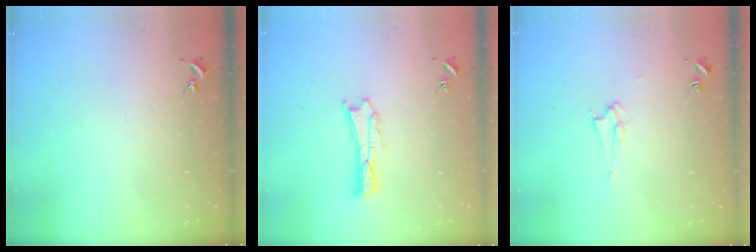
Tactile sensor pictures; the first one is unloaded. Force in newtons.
{"total": 0.5, "press": 0.5, "slide": 0.2}
{"total": 2.1, "press": 2.1, "slide": 0.2}